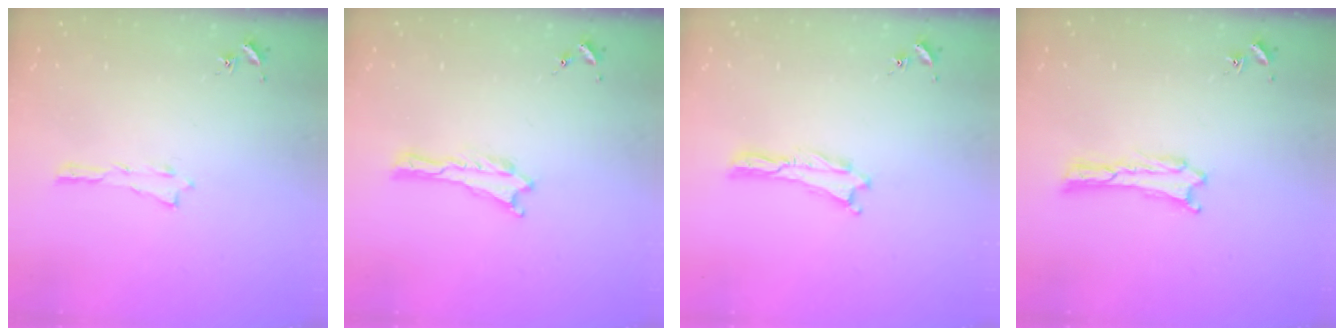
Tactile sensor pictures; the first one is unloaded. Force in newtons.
{"total": 0.0}
{"total": 0.0}
{"total": 0.8, "press": 0.8, "slide": 0.0}